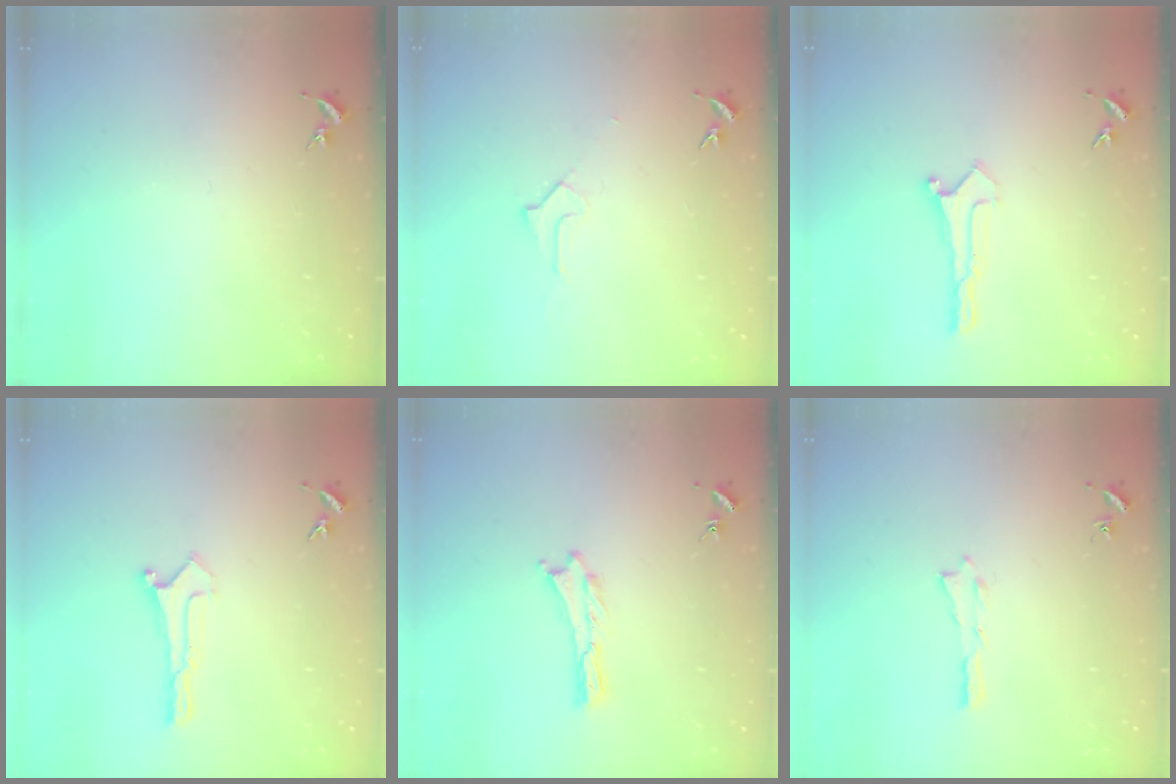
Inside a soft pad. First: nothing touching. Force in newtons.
{"total": 1.6, "press": 1.6, "slide": 0.1}
{"total": 0.0}
{"total": 0.0}
{"total": 0.0}
{"total": 0.0}